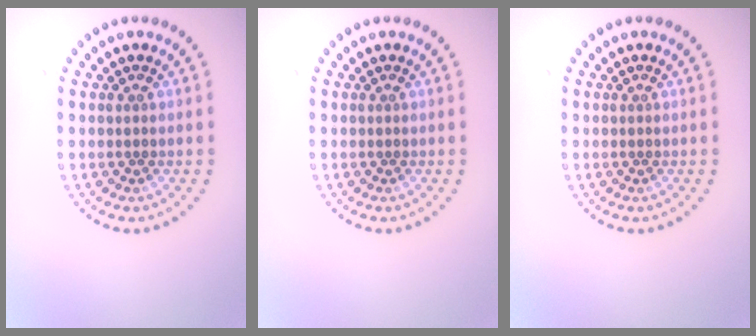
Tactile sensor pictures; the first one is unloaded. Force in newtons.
{"total": 0.0}
{"total": 0.0}